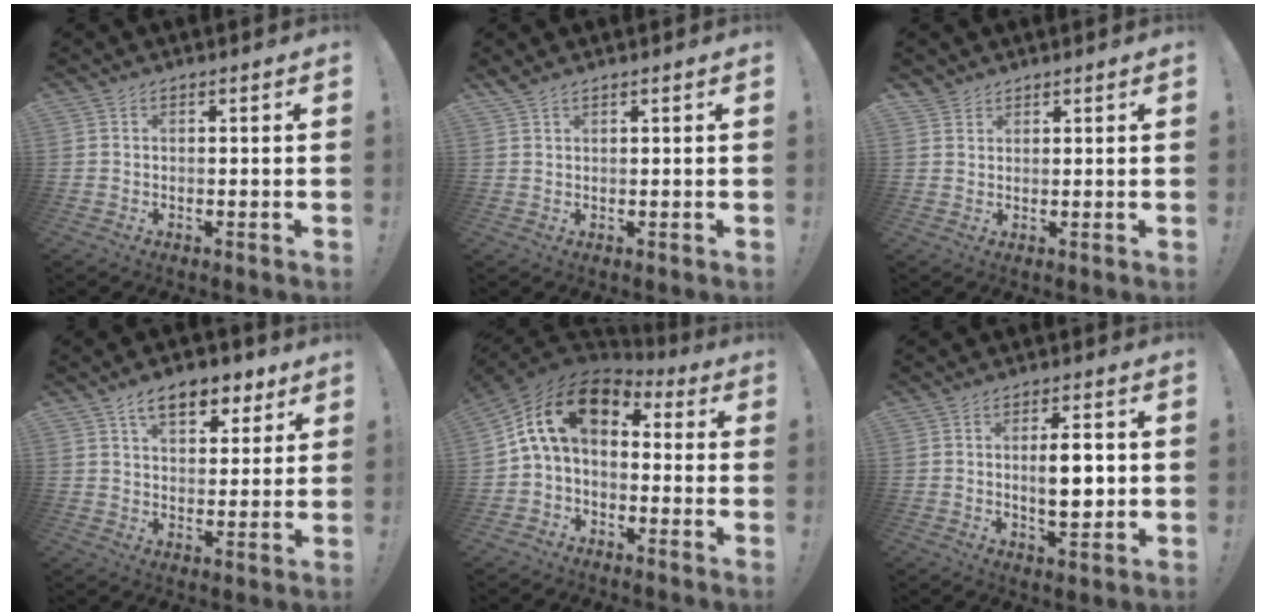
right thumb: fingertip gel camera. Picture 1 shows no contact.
{"total": 1.5, "force": [1.3, 0.3, 0.7], "torque": [-0.014, -0.004, 0.024]}
{"total": 2.5, "force": [2.1, 1.3, 0.1], "torque": [0.002, -0.012, 0.039]}
{"total": 11.2, "force": [6.5, 6.2, 6.8], "torque": [-0.094, -0.028, 0.115]}
{"total": 14.7, "force": [3.8, 8.3, 11.6], "torque": [-0.212, -0.003, 0.068]}
{"total": 8.7, "force": [0.2, 3.4, 8.0], "torque": [-0.126, -0.007, -0.005]}